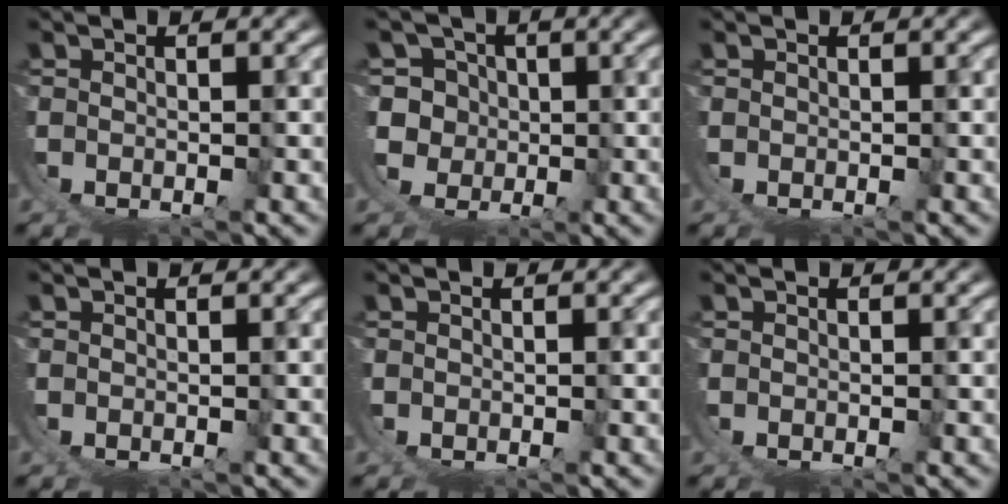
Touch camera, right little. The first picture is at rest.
{"total": 9.8, "force": [-0.8, 9.2, 3.4], "torque": [-0.106, -0.050, -0.008]}
{"total": 0.0}
{"total": 0.0}
{"total": 0.0}
{"total": 0.0}